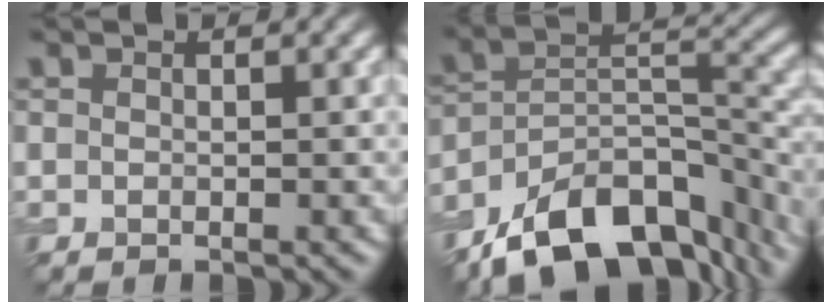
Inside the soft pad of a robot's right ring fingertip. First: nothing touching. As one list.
[{"total": 12.8, "force": [-9.1, 5.9, 6.7], "torque": [-0.105, 0.008, -0.159]}]